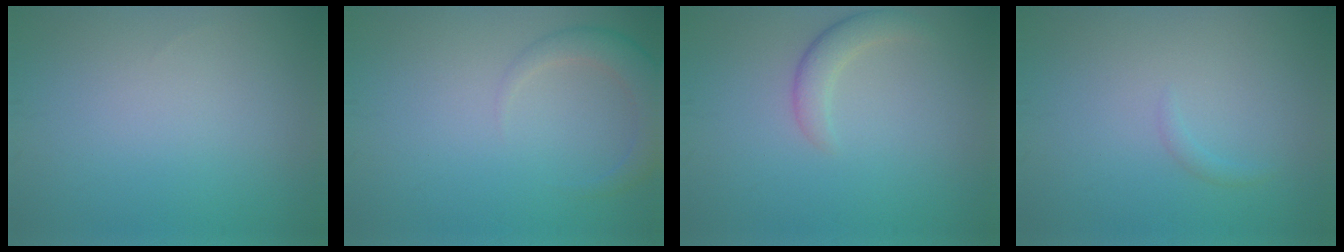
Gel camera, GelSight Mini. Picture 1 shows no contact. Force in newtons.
{"total": 2.8, "press": 2.8, "slide": 0.3}
{"total": 2.2, "press": 2.2, "slide": 0.2}
{"total": 0.6, "press": 0.6, "slide": 0.1}